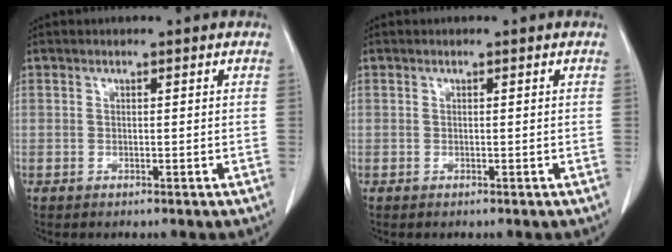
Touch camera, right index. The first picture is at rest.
{"total": 0.0}